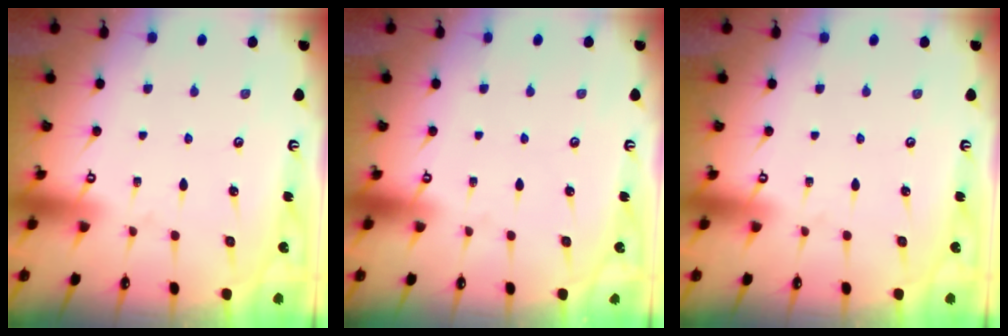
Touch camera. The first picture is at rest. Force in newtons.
{"total": 0.0}
{"total": 0.0}